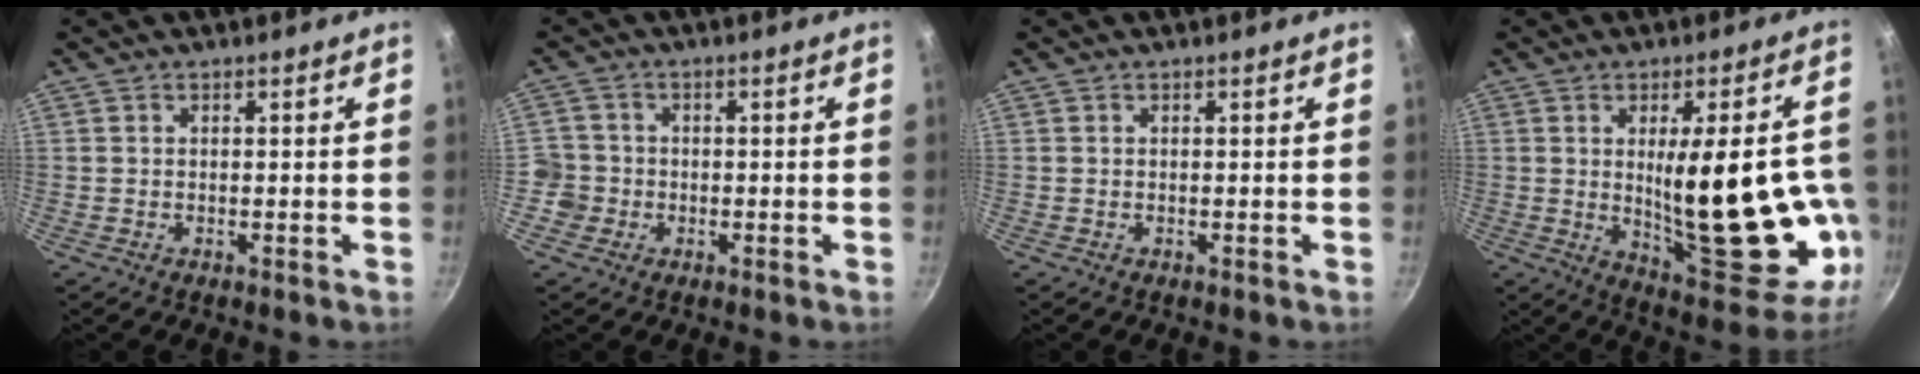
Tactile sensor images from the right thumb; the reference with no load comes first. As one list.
[{"total": 4.7, "force": [-1.6, 4.3, 0.9], "torque": [0.004, 0.021, -0.034]}, {"total": 0.0}, {"total": 24.8, "force": [-1.7, 9.0, 23.0], "torque": [-0.292, -0.023, 0.000]}]